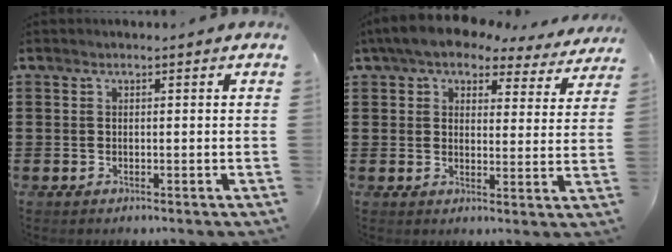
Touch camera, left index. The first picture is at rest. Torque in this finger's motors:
{"motor_torque": [2.14, 0.00, 1.05, 0.21]}